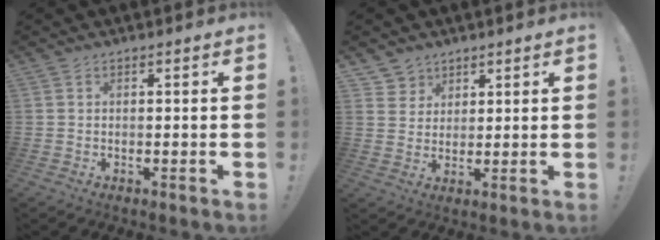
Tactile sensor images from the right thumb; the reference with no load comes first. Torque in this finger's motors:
{"motor_torque": [0.03, -0.21, 0.09, 0.19, -0.05]}